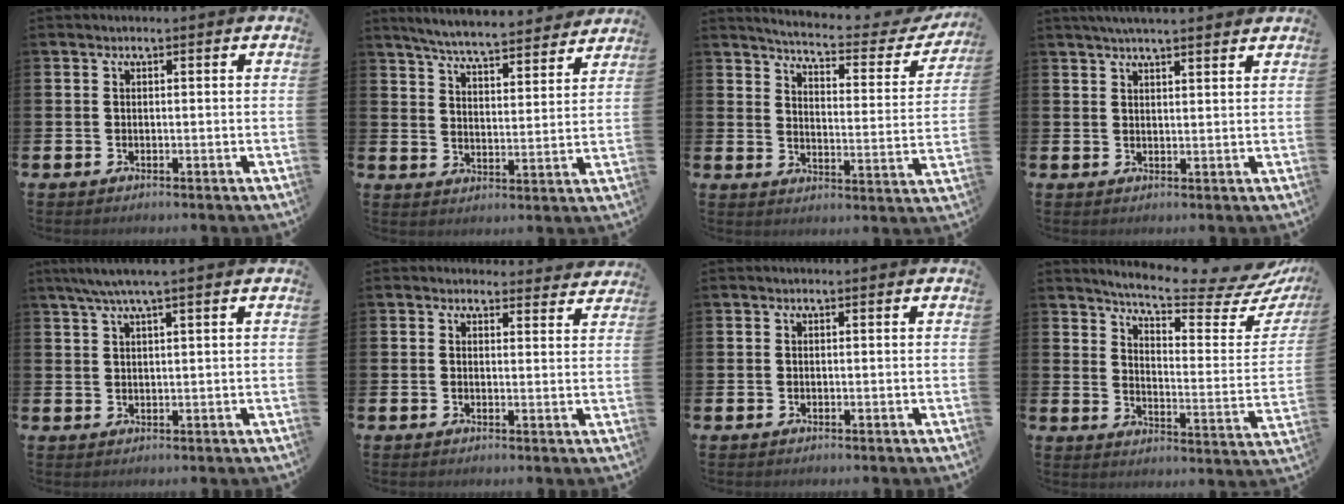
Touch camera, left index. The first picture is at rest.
{"total": 6.3, "force": [6.2, 0.4, 1.3], "torque": [-0.047, -0.043, 0.106]}
{"total": 5.1, "force": [4.8, 0.5, 1.6], "torque": [-0.053, -0.038, 0.076]}
{"total": 3.7, "force": [3.5, 0.0, 1.2], "torque": [-0.030, -0.007, 0.064]}
{"total": 3.4, "force": [2.5, -0.2, 2.4], "torque": [-0.058, 0.003, 0.046]}
{"total": 2.3, "force": [2.2, 0.7, -0.1], "torque": [0.003, -0.010, 0.039]}
{"total": 0.0}
{"total": 7.2, "force": [6.4, 0.3, 3.2], "torque": [-0.072, -0.060, 0.102]}